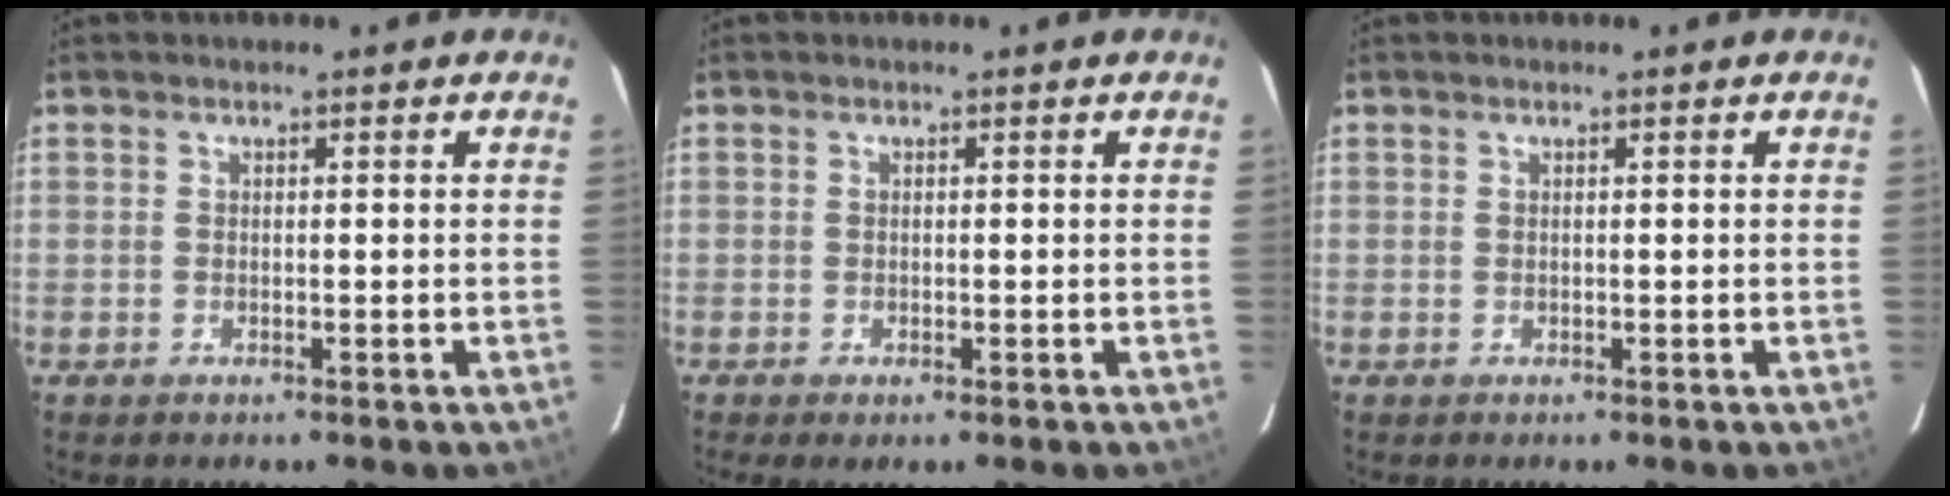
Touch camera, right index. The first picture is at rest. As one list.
[{"total": 1.1, "force": [-0.6, 0.3, 0.9], "torque": [-0.019, -0.005, -0.010]}, {"total": 0.0}]